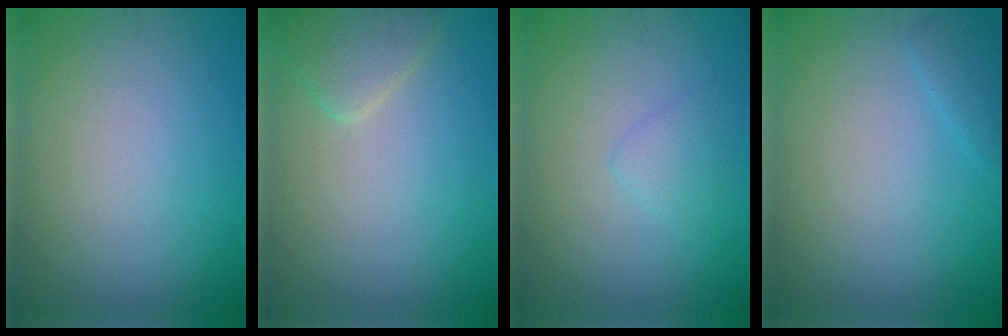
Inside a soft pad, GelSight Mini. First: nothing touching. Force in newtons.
{"total": 2.4, "press": 2.4, "slide": 0.2}
{"total": 1.4, "press": 1.4, "slide": 0.1}
{"total": 1.3, "press": 1.3, "slide": 0.1}